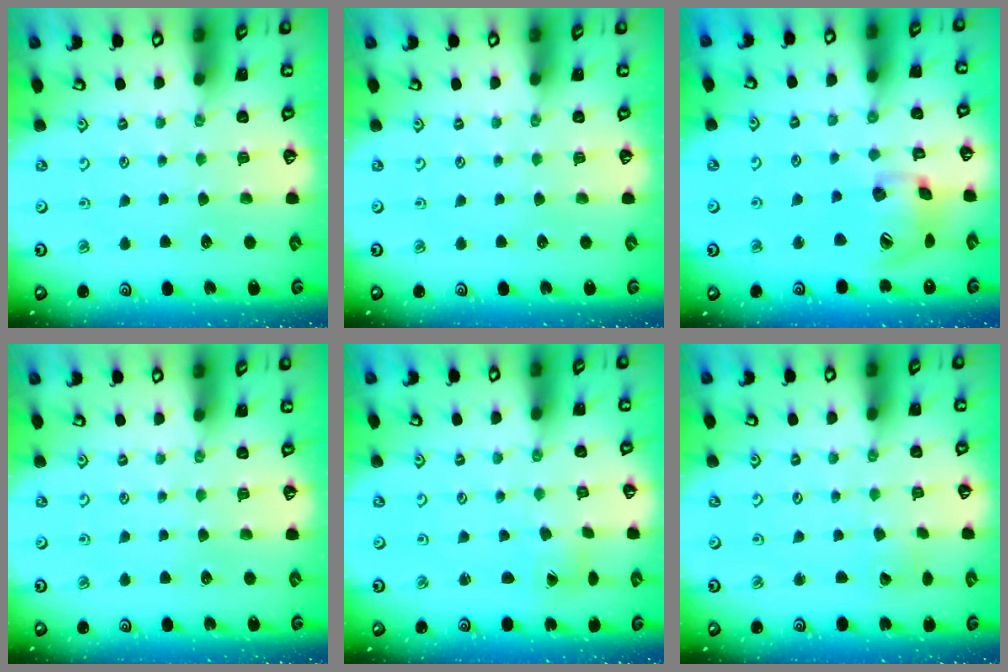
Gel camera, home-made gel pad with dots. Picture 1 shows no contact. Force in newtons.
{"total": 0.0}
{"total": 16.0, "press": 15.9, "slide": 2.3}
{"total": 0.0}
{"total": 0.7, "press": 0.7, "slide": 0.1}
{"total": 2.4, "press": 2.4, "slide": 0.2}